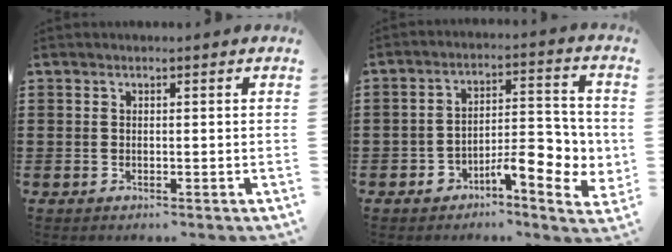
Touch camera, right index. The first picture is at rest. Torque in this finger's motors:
{"motor_torque": [2.14, 0.00, 0.42, 0.12]}